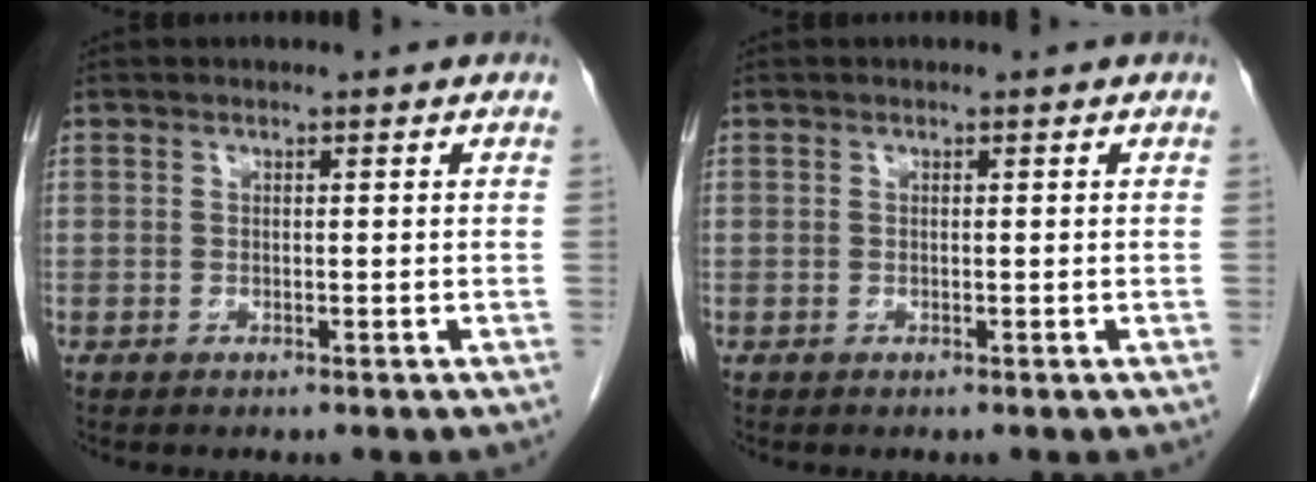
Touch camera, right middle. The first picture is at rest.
{"total": 0.0}